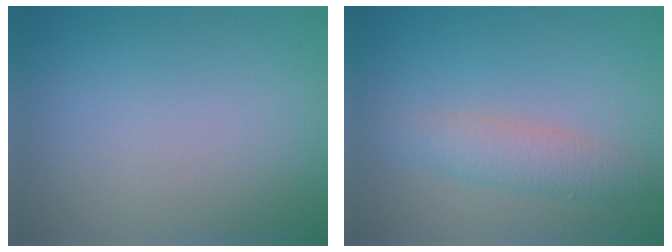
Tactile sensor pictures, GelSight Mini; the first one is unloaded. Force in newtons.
{"total": 2.9, "press": 2.9, "slide": 0.1}